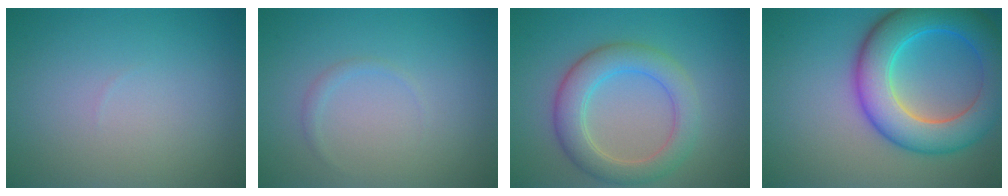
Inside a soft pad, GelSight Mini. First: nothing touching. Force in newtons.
{"total": 0.7, "press": 0.7, "slide": 0.1}
{"total": 5.0, "press": 5.0, "slide": 0.1}
{"total": 9.3, "press": 9.3, "slide": 0.0}